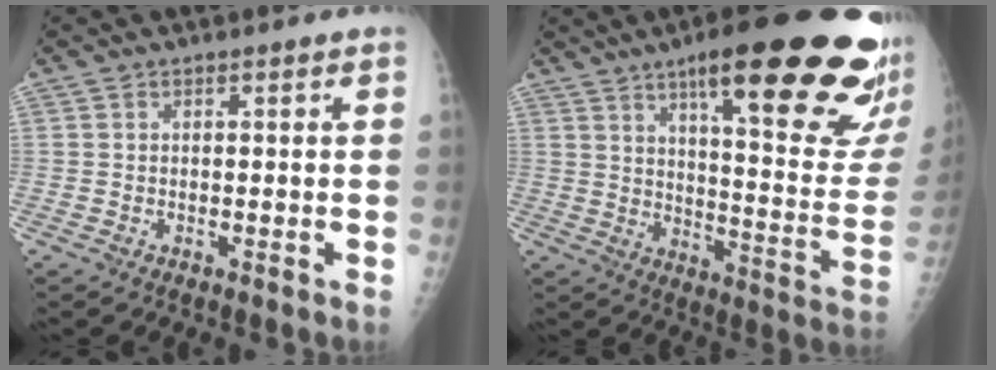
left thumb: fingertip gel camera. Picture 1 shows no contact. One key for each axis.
{"total": 29.8, "fx": 17.0, "fy": 6.3, "fz": 23.7, "tx": -0.262, "ty": -0.057, "tz": 0.247}